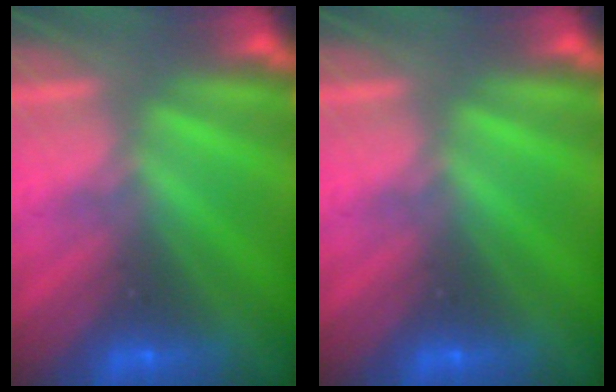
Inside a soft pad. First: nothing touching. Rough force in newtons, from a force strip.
{"total": 0.0}